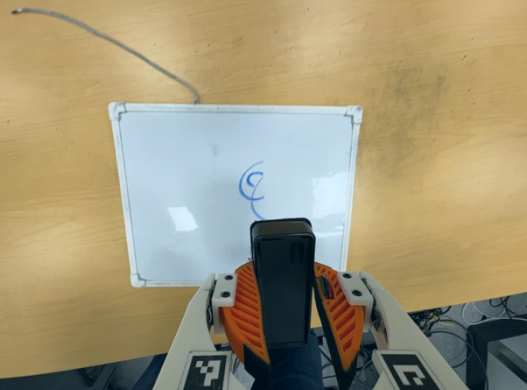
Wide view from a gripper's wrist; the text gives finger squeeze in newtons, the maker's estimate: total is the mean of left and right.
{"total": 9.5, "left": 9.7, "right": 9.4}